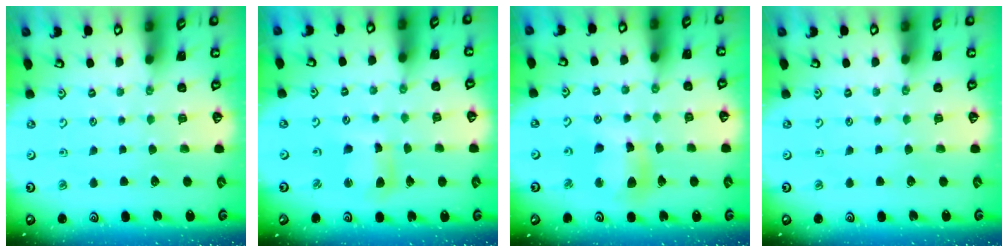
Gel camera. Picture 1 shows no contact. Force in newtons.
{"total": 6.0, "press": 5.9, "slide": 0.9}
{"total": 11.0, "press": 10.9, "slide": 1.6}
{"total": 0.0}